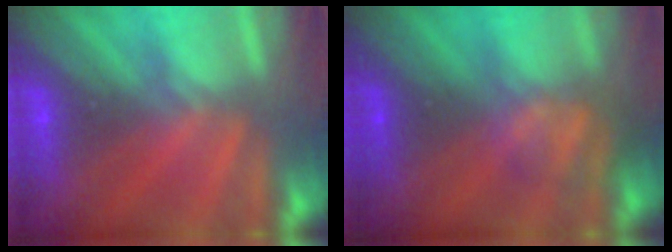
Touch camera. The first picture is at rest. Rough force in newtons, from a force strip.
{"total": 2.4}